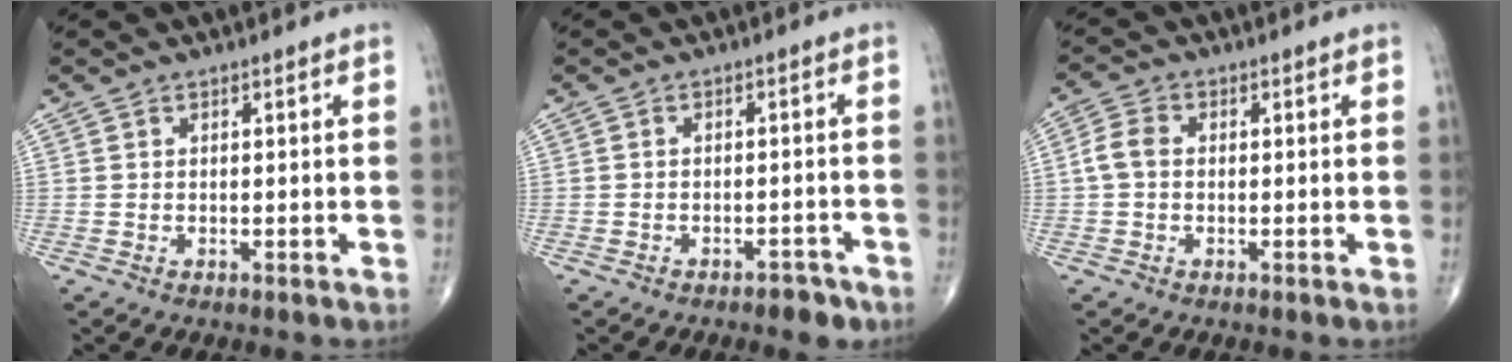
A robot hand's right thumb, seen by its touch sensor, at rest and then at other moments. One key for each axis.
{"total": 3.5, "fx": -2.6, "fy": 1.7, "fz": 1.6, "tx": -0.013, "ty": 0.015, "tz": -0.034}
{"total": 3.9, "fx": -0.1, "fy": 2.8, "fz": 2.7, "tx": -0.056, "ty": 0.012, "tz": -0.009}